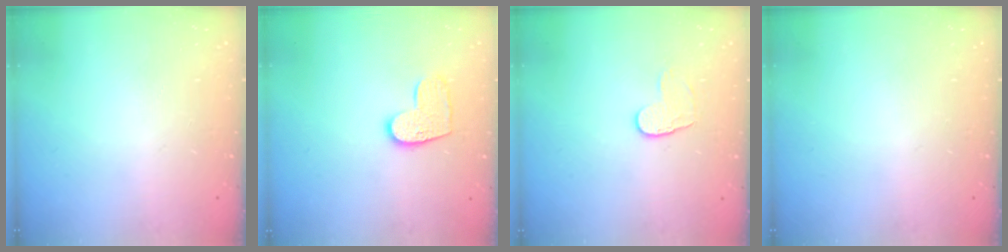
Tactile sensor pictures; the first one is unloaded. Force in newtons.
{"total": 9.3, "press": 9.3, "slide": 0.4}
{"total": 5.8, "press": 5.7, "slide": 0.5}
{"total": 0.0}